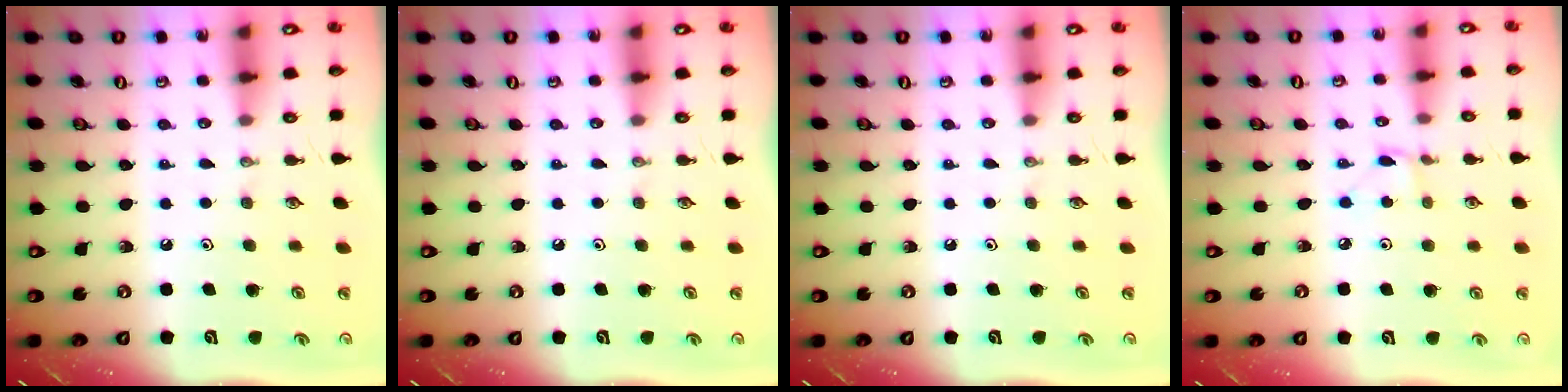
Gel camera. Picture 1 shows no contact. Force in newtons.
{"total": 0.0}
{"total": 0.0}
{"total": 2.0, "press": 2.0, "slide": 0.2}